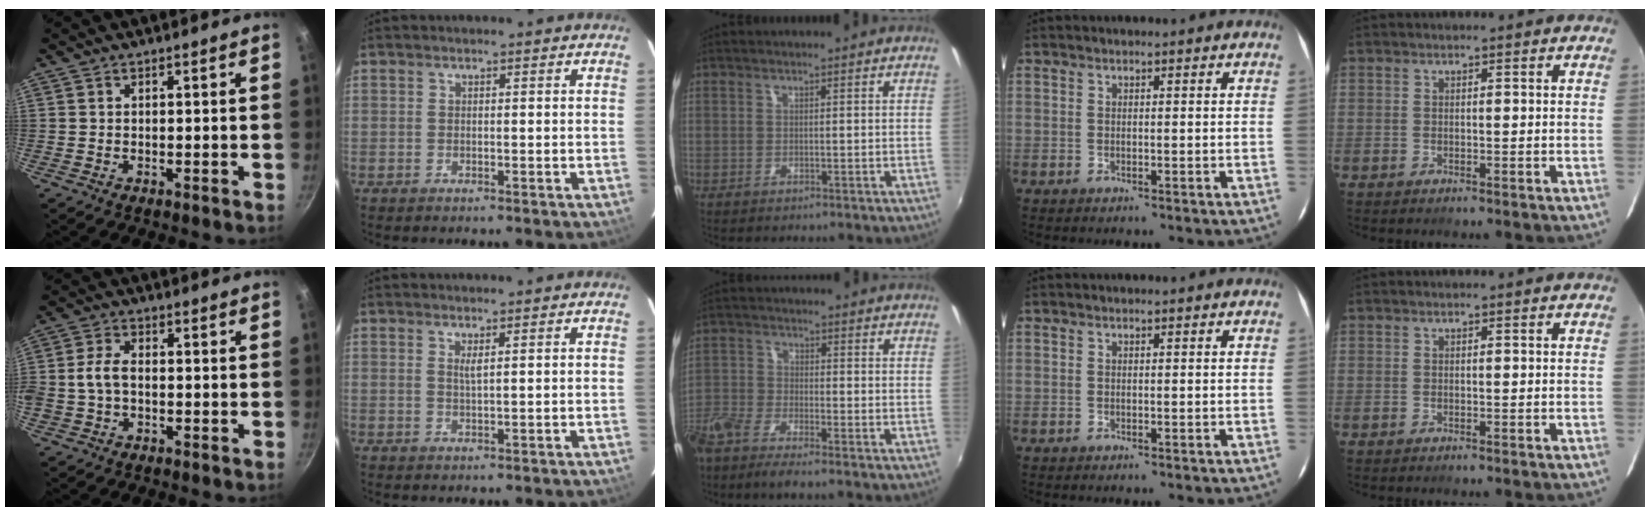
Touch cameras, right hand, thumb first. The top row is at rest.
{"thumb": {"total": 4.7, "force": [-0.7, 3.0, 3.6], "torque": [-0.073, 0.017, -0.018]}, "index": {"total": 1.2, "force": [0.6, -0.1, 1.1], "torque": [-0.020, -0.003, 0.011]}, "middle": {"total": 7.2, "force": [-5.9, 1.4, 3.9], "torque": [-0.104, -0.015, -0.123]}}